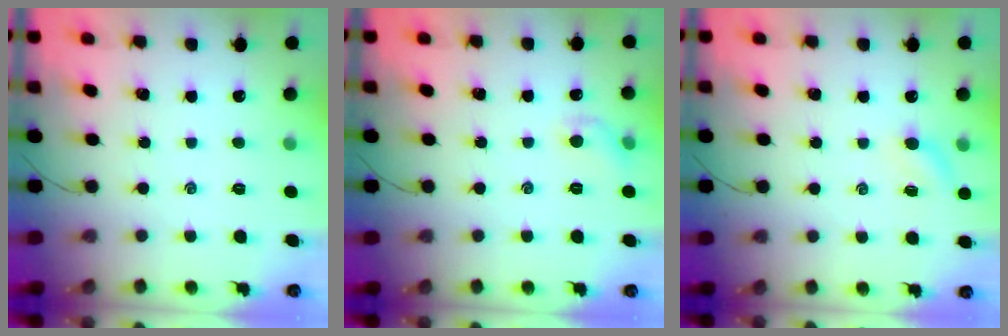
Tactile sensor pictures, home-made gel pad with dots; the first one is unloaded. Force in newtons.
{"total": 6.0, "press": 5.8, "slide": 1.4}
{"total": 4.4, "press": 4.3, "slide": 0.9}